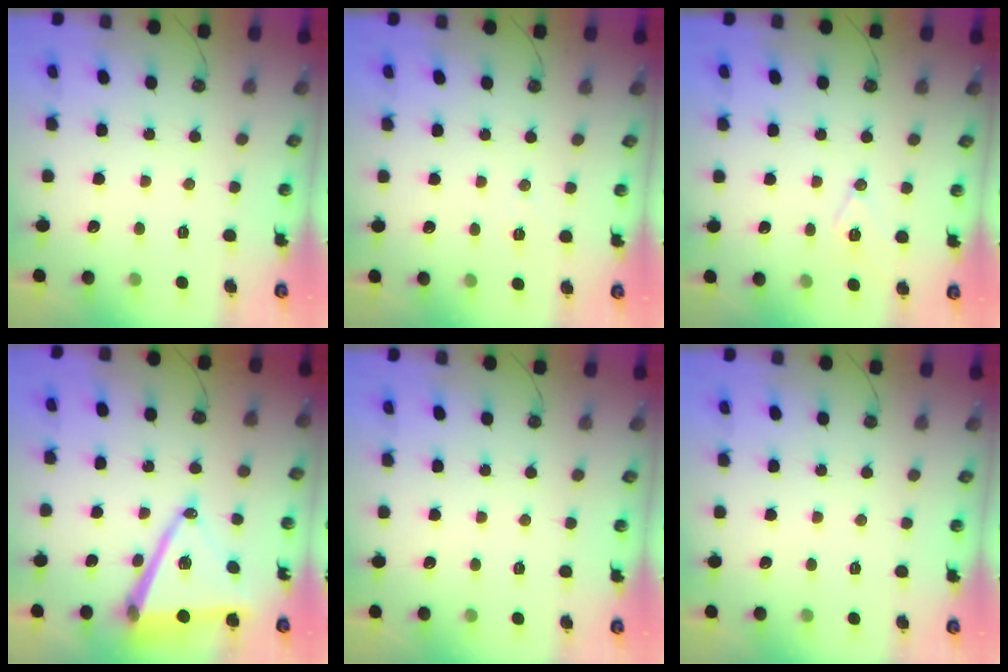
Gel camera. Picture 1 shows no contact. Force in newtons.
{"total": 3.9, "press": 3.1, "slide": 2.3}
{"total": 8.6, "press": 7.9, "slide": 3.5}
{"total": 15.0, "press": 14.5, "slide": 3.9}
{"total": 0.0}
{"total": 0.0}